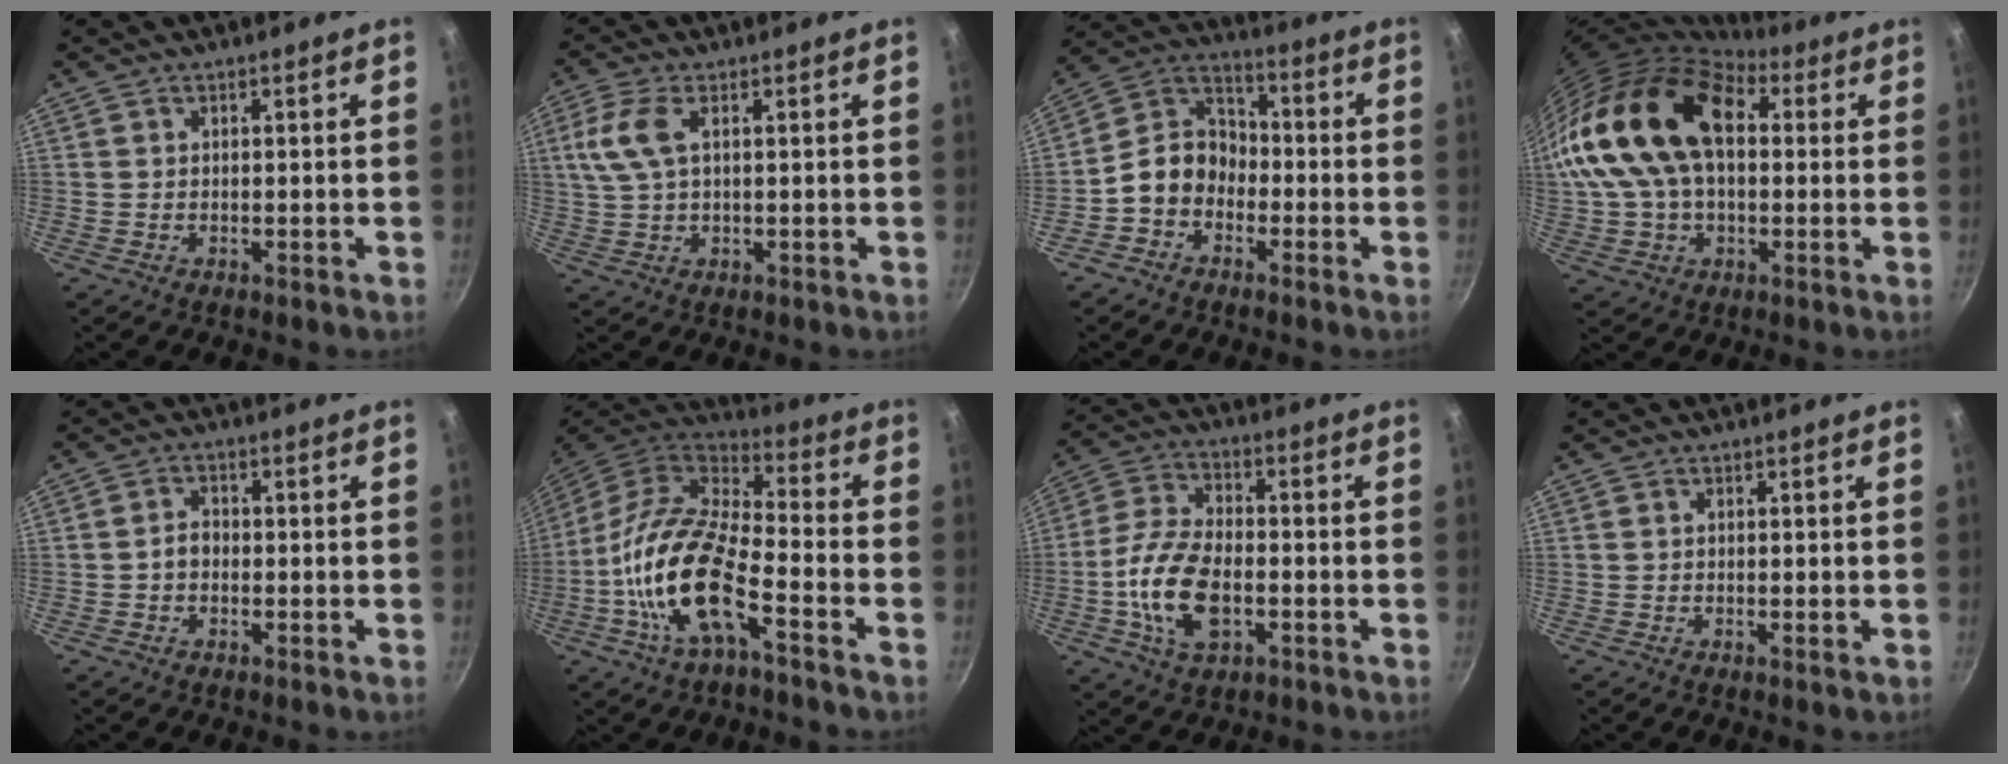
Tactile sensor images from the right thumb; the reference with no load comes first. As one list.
[{"total": 6.8, "force": [1.8, 3.2, 5.7], "torque": [-0.128, 0.011, 0.034]}, {"total": 9.7, "force": [-3.2, 7.6, 5.0], "torque": [-0.053, 0.049, -0.083]}, {"total": 23.5, "force": [4.3, 14.9, 17.6], "torque": [-0.328, 0.031, 0.066]}, {"total": 2.7, "force": [-0.6, 2.0, 1.6], "torque": [-0.017, 0.015, -0.013]}, {"total": 18.5, "force": [-6.8, 7.2, 15.6], "torque": [-0.296, 0.044, -0.148]}, {"total": 13.3, "force": [-3.3, 7.3, 10.6], "torque": [-0.207, 0.025, -0.070]}, {"total": 0.5, "force": [0.0, 0.0, 0.5], "torque": [-0.010, -0.002, -0.003]}]